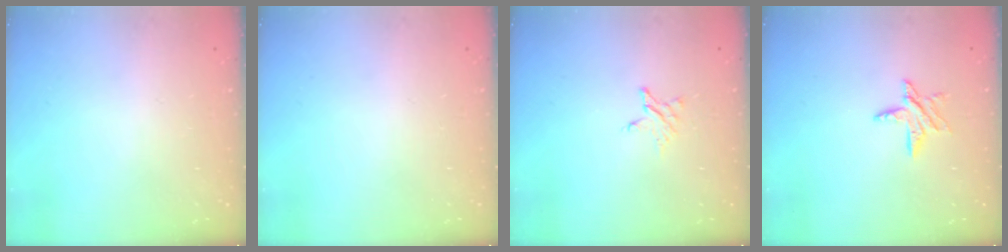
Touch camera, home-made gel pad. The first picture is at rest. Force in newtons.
{"total": 0.0}
{"total": 2.8, "press": 2.8, "slide": 0.3}
{"total": 6.3, "press": 6.3, "slide": 0.4}